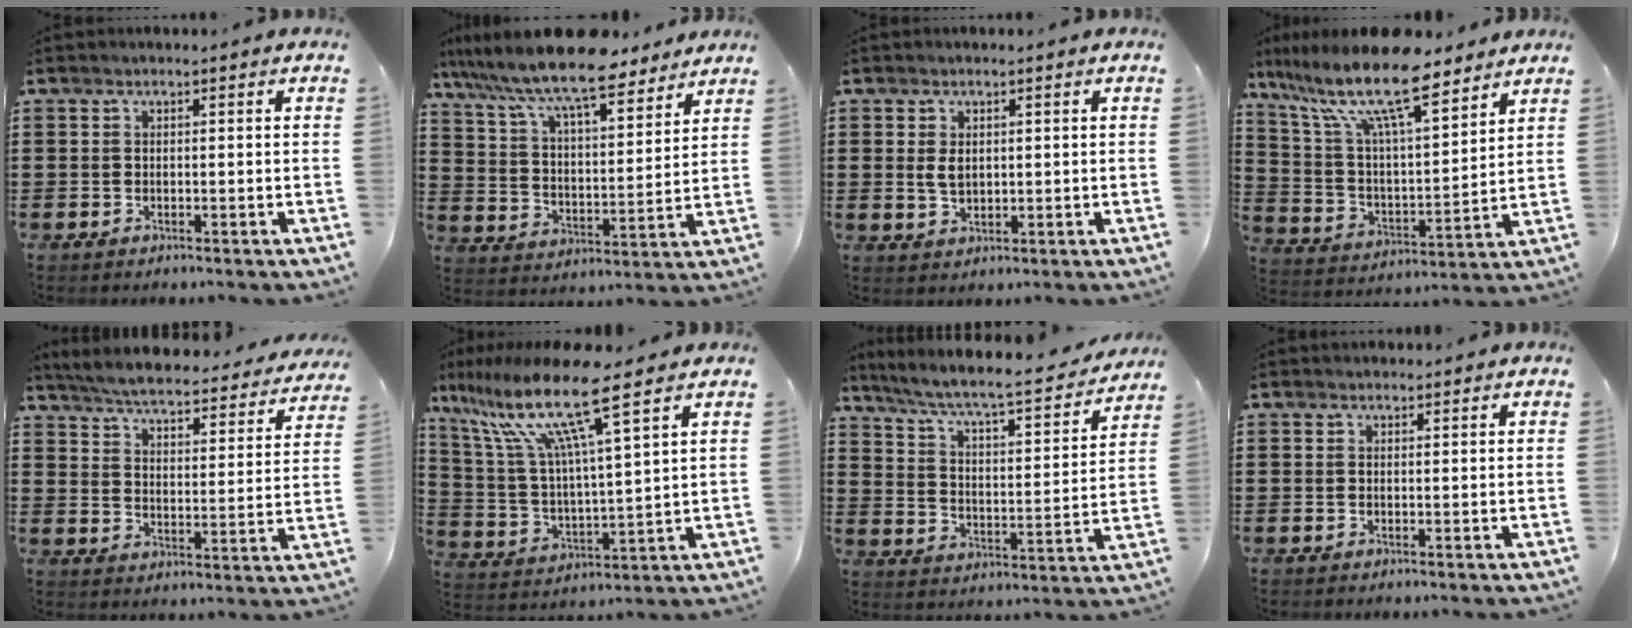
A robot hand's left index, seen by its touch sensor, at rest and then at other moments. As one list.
[{"total": 10.9, "force": [9.3, 1.7, 5.4], "torque": [-0.140, -0.045, 0.159]}, {"total": 2.8, "force": [0.7, 1.6, 2.1], "torque": [-0.054, 0.001, 0.011]}, {"total": 14.5, "force": [10.8, 3.0, 9.2], "torque": [-0.209, -0.049, 0.185]}, {"total": 5.1, "force": [4.9, -0.2, 1.4], "torque": [-0.053, -0.037, 0.079]}, {"total": 12.4, "force": [9.1, 0.6, 8.4], "torque": [-0.195, -0.056, 0.147]}, {"total": 6.5, "force": [5.4, 0.2, 3.7], "torque": [-0.094, -0.042, 0.082]}, {"total": 0.8, "force": [0.8, 0.3, 0.1], "torque": [-0.004, 0.000, 0.016]}]